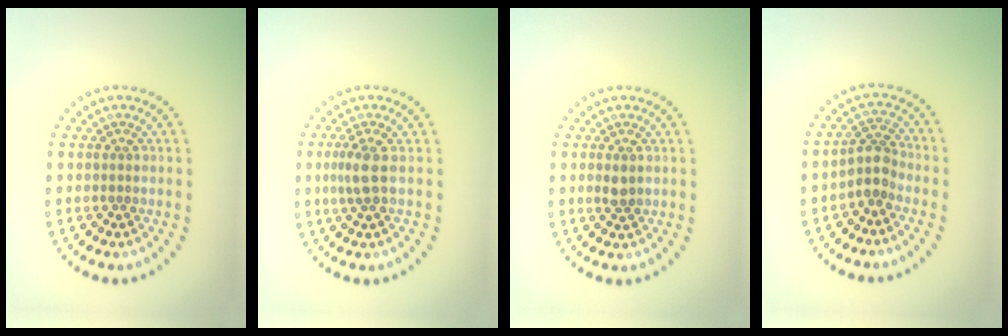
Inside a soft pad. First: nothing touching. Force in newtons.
{"total": 2.0, "press": 1.6, "slide": 1.2}
{"total": 1.2, "press": 1.2, "slide": 0.2}
{"total": 2.4, "press": 1.9, "slide": 1.5}